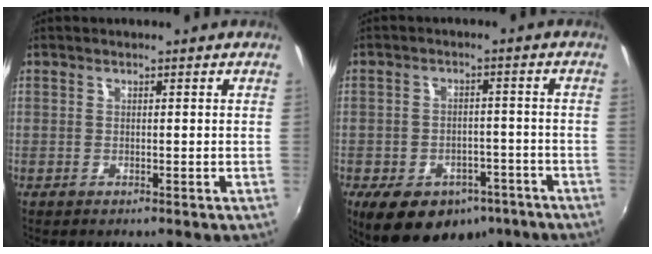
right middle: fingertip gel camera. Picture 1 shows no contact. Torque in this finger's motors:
{"motor_torque": [1.13, -0.99, 0.19, 0.06]}